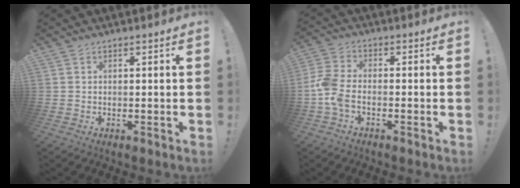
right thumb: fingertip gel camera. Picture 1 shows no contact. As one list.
[{"total": 8.6, "force": [-2.9, 4.6, 6.6], "torque": [-0.155, 0.003, -0.050]}]